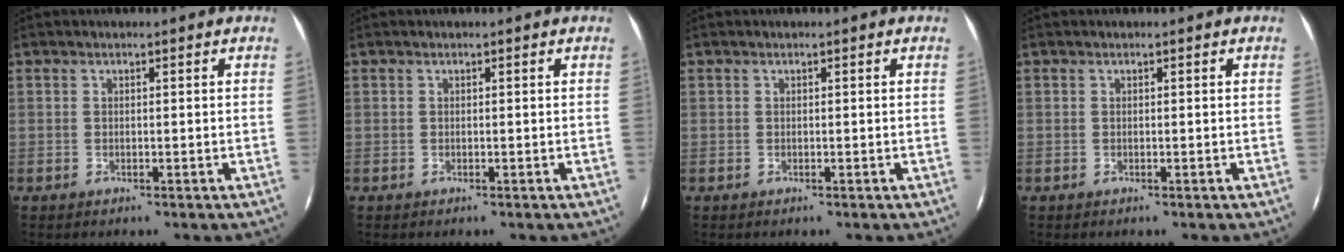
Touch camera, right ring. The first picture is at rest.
{"total": 0.0}
{"total": 0.0}
{"total": 0.0}